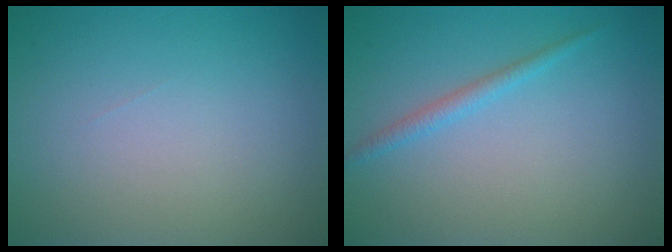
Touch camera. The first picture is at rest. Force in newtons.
{"total": 1.3, "press": 1.3, "slide": 0.1}